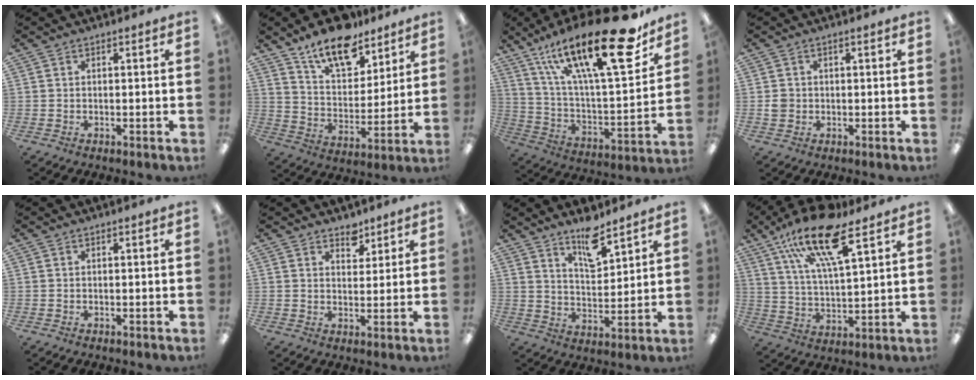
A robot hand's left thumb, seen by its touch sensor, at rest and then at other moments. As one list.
[{"total": 14.9, "force": [11.6, 6.4, 6.7], "torque": [-0.110, -0.070, 0.208]}, {"total": 27.7, "force": [17.2, 8.1, 20.2], "torque": [-0.325, -0.104, 0.279]}, {"total": 2.1, "force": [-0.2, 1.9, 0.7], "torque": [-0.013, 0.005, -0.006]}, {"total": 0.0}, {"total": 4.4, "force": [3.5, 2.6, 0.9], "torque": [0.004, -0.023, 0.058]}, {"total": 9.4, "force": [7.5, 3.1, 4.8], "torque": [-0.065, -0.050, 0.128]}, {"total": 17.7, "force": [11.3, 5.3, 12.5], "torque": [-0.225, -0.051, 0.193]}]